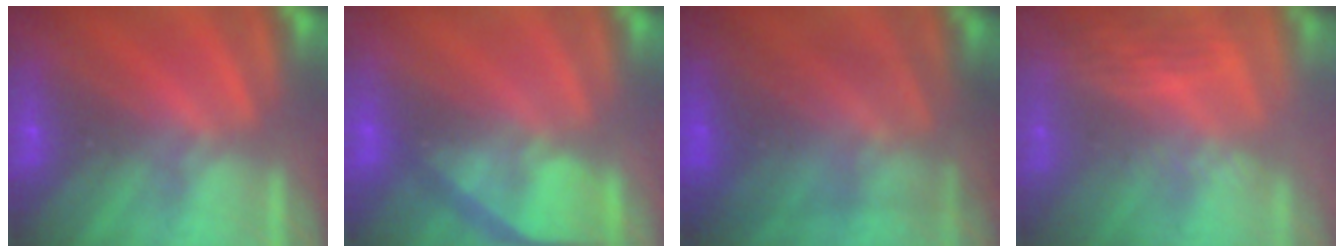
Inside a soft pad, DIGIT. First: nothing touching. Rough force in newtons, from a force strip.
{"total": 5.0}
{"total": 5.5}
{"total": 2.7}